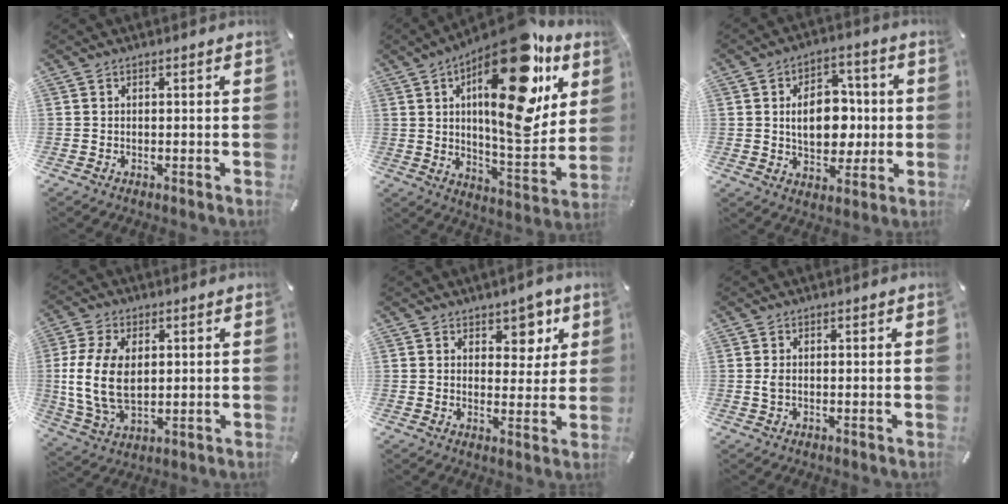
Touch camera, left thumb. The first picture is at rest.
{"total": 28.2, "force": [12.3, 11.2, 22.8], "torque": [-0.333, -0.077, 0.196]}
{"total": 12.6, "force": [0.4, 9.0, 8.8], "torque": [-0.125, 0.011, 0.008]}
{"total": 13.0, "force": [1.2, 8.5, 9.8], "torque": [-0.232, 0.003, 0.021]}
{"total": 5.9, "force": [3.5, 4.3, 2.1], "torque": [-0.002, -0.024, 0.054]}
{"total": 1.7, "force": [0.0, 0.9, 1.4], "torque": [-0.036, -0.001, -0.003]}